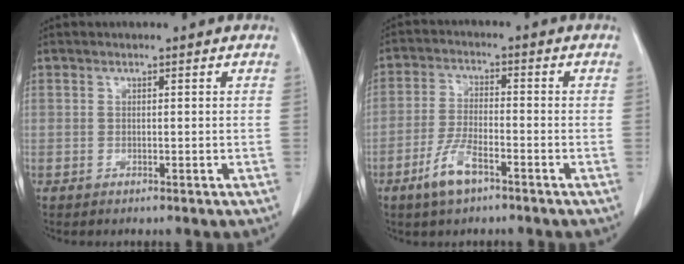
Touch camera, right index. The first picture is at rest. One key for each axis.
{"total": 6.3, "fx": -3.9, "fy": 1.8, "fz": 4.6, "tx": -0.100, "ty": -0.003, "tz": -0.072}